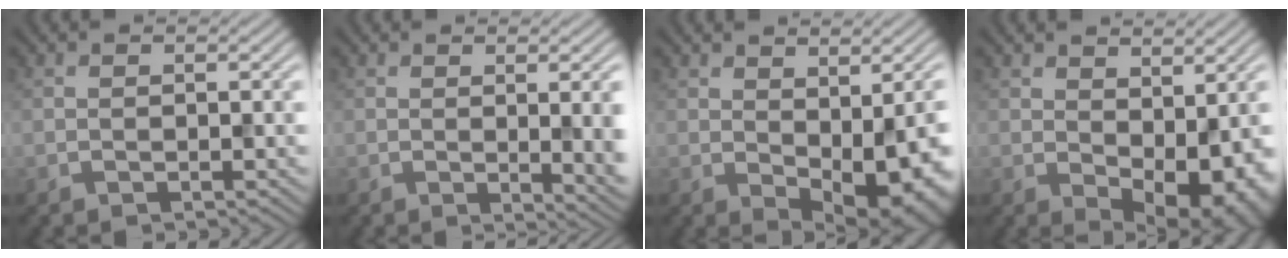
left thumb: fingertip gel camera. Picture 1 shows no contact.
{"total": 5.9, "force": [0.2, 1.8, 5.7], "torque": [-0.065, -0.001, 0.008]}
{"total": 10.4, "force": [-1.6, 4.9, 9.0], "torque": [-0.125, -0.020, -0.002]}
{"total": 8.6, "force": [-0.3, 4.9, 7.1], "torque": [-0.101, -0.021, 0.013]}